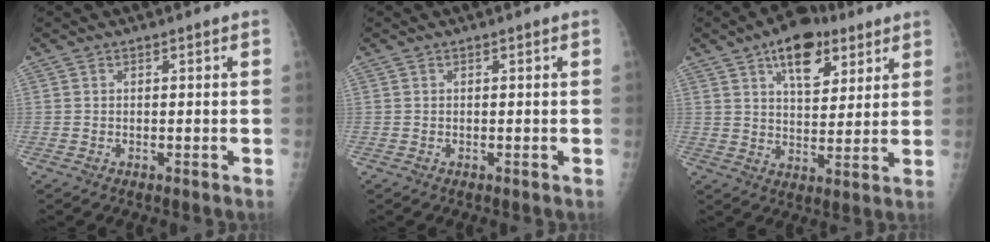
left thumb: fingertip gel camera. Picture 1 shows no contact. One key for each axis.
{"total": 0.0}
{"total": 12.3, "fx": 6.9, "fy": 6.5, "fz": 8.0, "tx": -0.088, "ty": -0.025, "tz": 0.106}